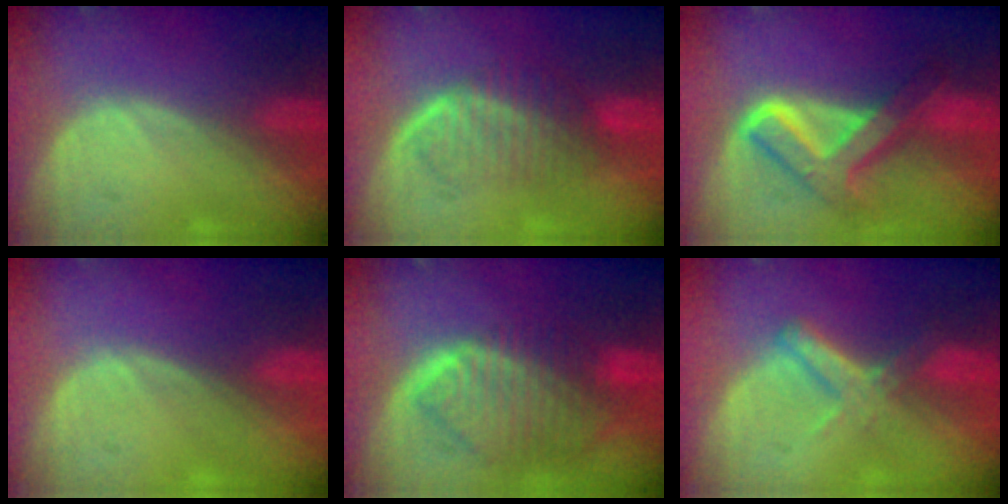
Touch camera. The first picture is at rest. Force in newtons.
{"total": 6.1, "press": 6.1, "slide": 1.1}
{"total": 8.0, "press": 8.0, "slide": 0.7}
{"total": 0.0}
{"total": 10.0, "press": 8.5, "slide": 5.2}
{"total": 5.5, "press": 4.7, "slide": 2.7}